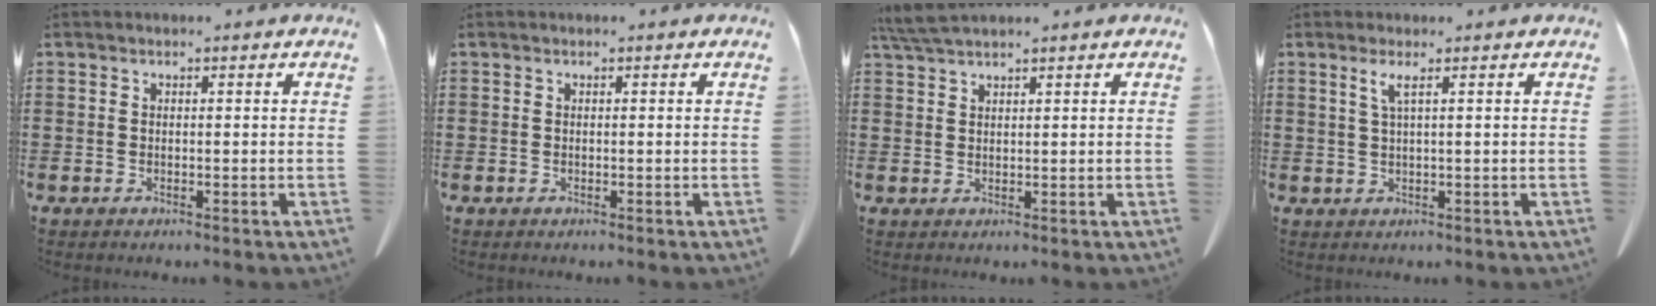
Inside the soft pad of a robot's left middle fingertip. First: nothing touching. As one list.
[{"total": 0.0}, {"total": 3.3, "force": [2.8, 0.2, 1.8], "torque": [-0.043, 0.000, 0.055]}, {"total": 2.0, "force": [0.8, -0.2, 1.8], "torque": [-0.038, -0.005, 0.014]}]